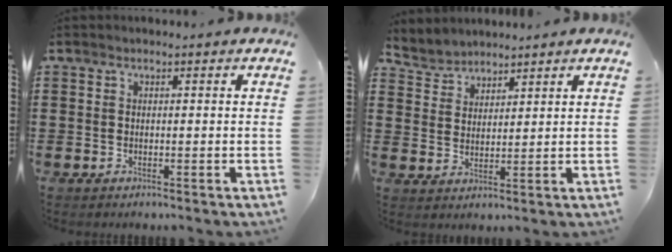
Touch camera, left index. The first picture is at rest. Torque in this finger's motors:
{"motor_torque": [-0.17, -0.51, -0.05, -0.01]}